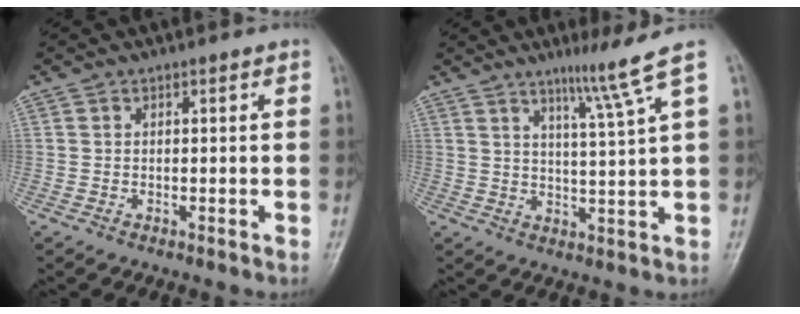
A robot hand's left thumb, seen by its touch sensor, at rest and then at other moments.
{"total": 7.2, "force": [4.4, -1.5, 5.5], "torque": [-0.087, -0.039, 0.075]}